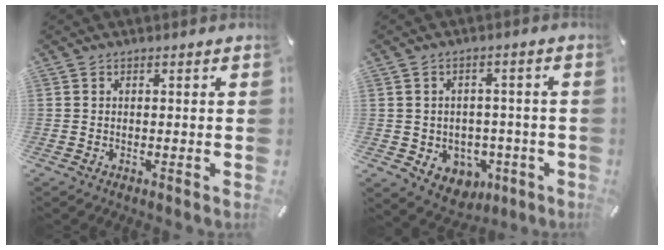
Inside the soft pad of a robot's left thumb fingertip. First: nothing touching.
{"total": 6.2, "force": [-0.9, 5.9, 1.9], "torque": [-0.028, 0.004, -0.006]}